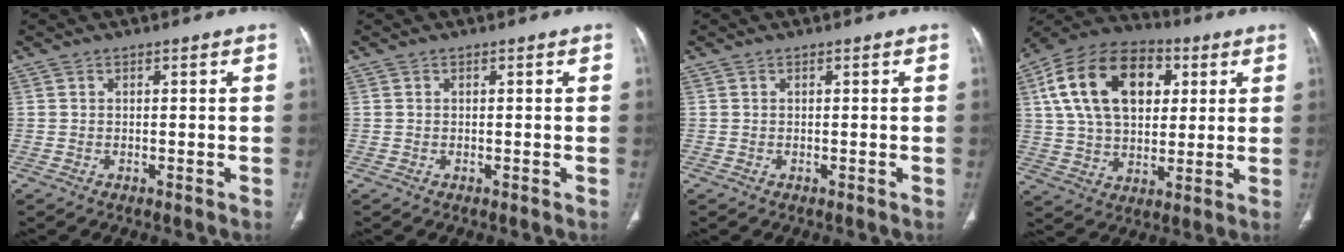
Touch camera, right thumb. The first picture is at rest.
{"total": 0.0}
{"total": 0.0}
{"total": 21.6, "force": [6.2, 13.9, 15.3], "torque": [-0.254, 0.005, 0.103]}